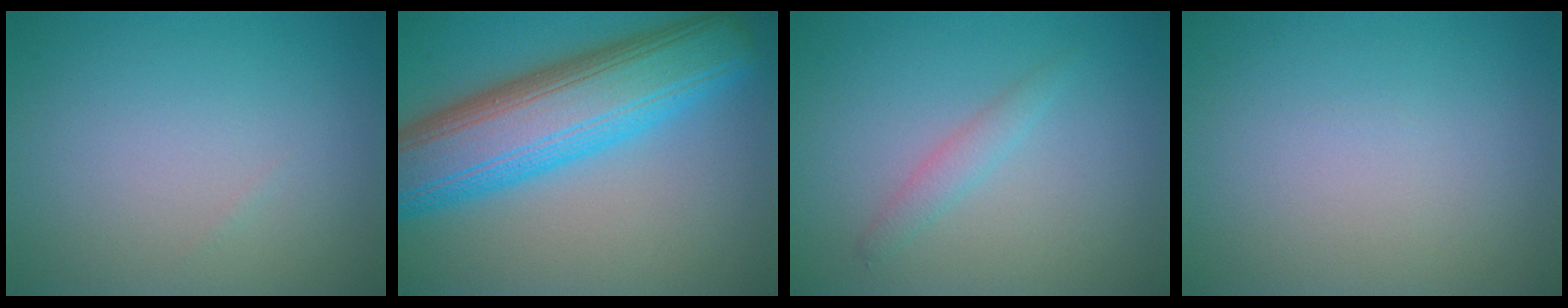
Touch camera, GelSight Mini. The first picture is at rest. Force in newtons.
{"total": 12.0, "press": 12.0, "slide": 0.2}
{"total": 1.5, "press": 1.5, "slide": 0.1}
{"total": 0.0}